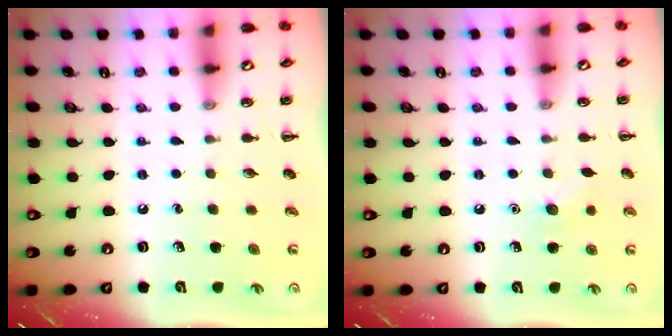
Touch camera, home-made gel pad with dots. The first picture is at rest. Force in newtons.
{"total": 6.1, "press": 5.8, "slide": 1.7}